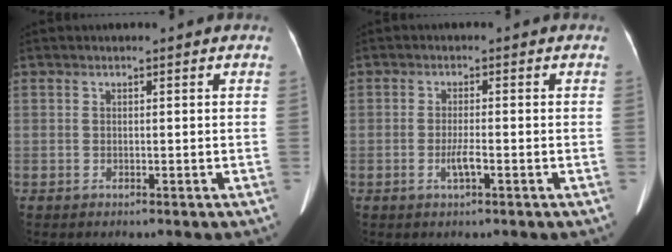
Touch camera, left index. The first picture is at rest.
{"total": 2.2, "force": [-0.9, 0.1, 2.0], "torque": [-0.042, -0.003, -0.018]}